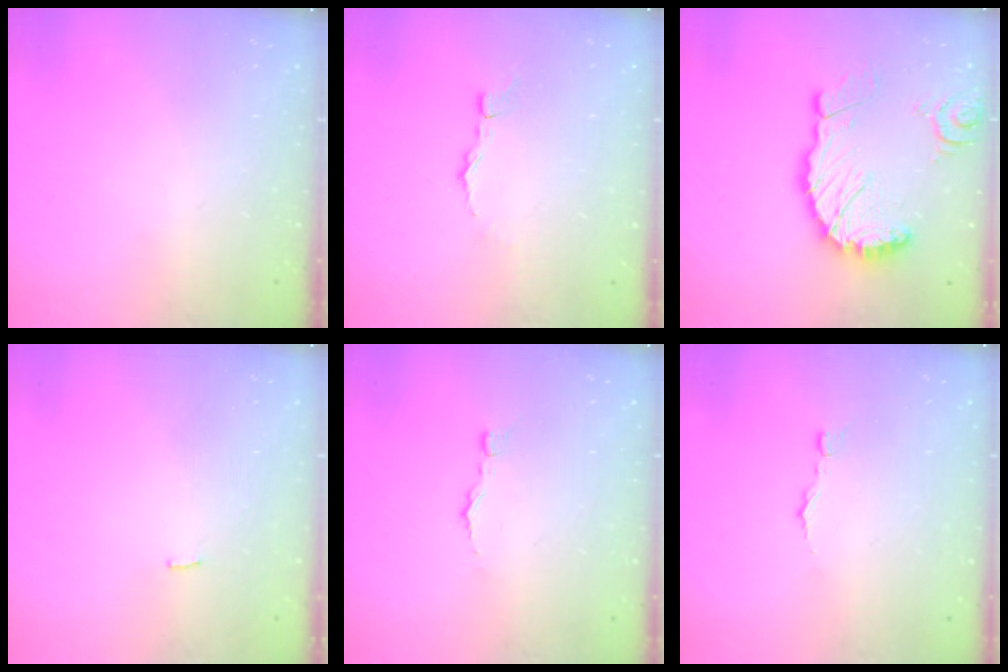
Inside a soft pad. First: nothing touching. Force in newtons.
{"total": 2.5, "press": 2.5, "slide": 0.1}
{"total": 18.7, "press": 18.6, "slide": 2.2}
{"total": 1.5, "press": 1.4, "slide": 0.3}
{"total": 2.9, "press": 2.9, "slide": 0.1}
{"total": 2.7, "press": 2.7, "slide": 0.3}